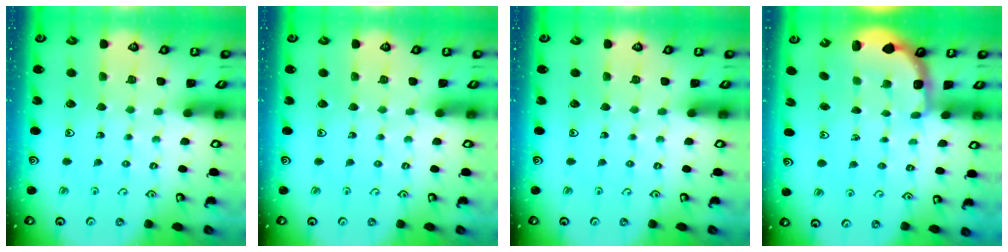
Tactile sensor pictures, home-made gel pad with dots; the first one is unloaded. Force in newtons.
{"total": 0.0}
{"total": 0.0}
{"total": 2.5, "press": 2.2, "slide": 1.2}